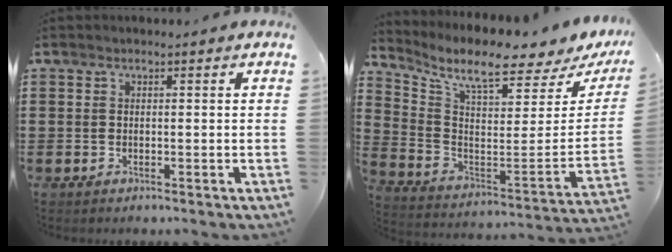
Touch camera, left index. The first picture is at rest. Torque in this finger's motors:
{"motor_torque": [2.14, 0.00, 0.24, 0.06]}